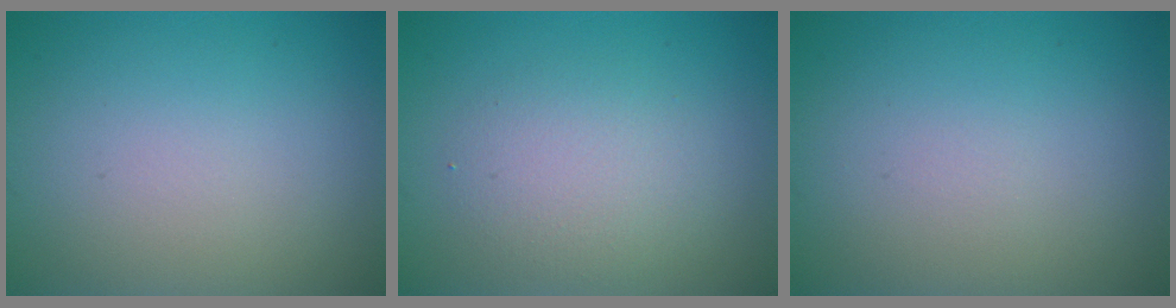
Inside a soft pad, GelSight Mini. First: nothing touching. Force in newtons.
{"total": 3.0, "press": 3.0, "slide": 0.2}
{"total": 0.0}